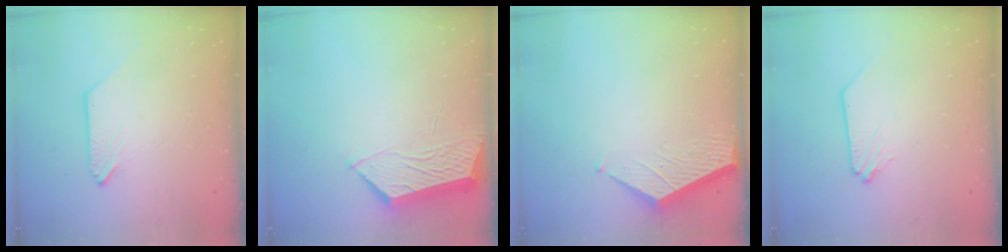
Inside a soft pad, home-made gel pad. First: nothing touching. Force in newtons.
{"total": 4.9, "press": 4.8, "slide": 0.6}
{"total": 3.4, "press": 3.4, "slide": 0.4}
{"total": 0.0}